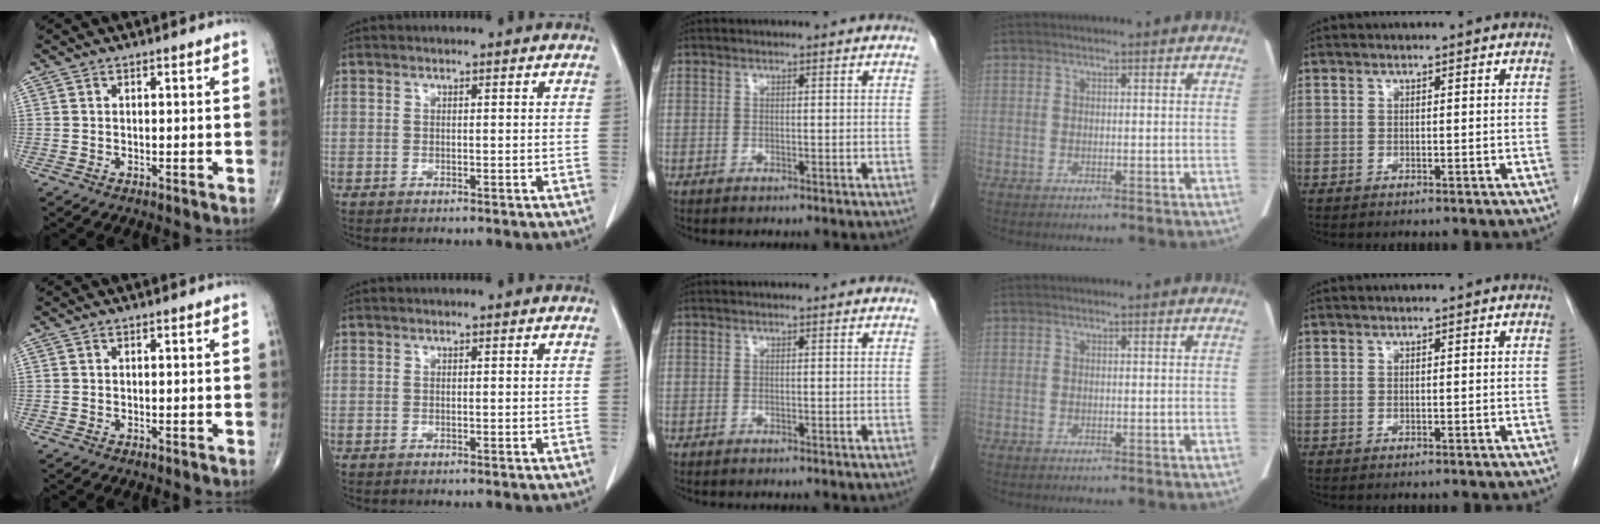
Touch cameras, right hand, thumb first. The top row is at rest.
{}